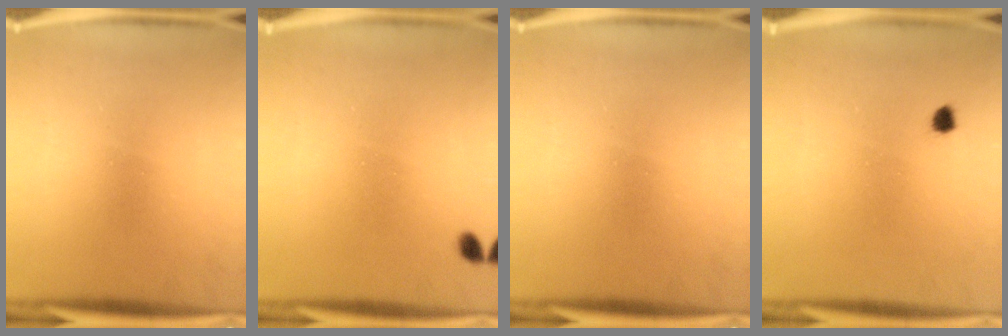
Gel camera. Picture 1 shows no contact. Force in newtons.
{"total": 1.1}
{"total": 0.0}
{"total": 1.2}